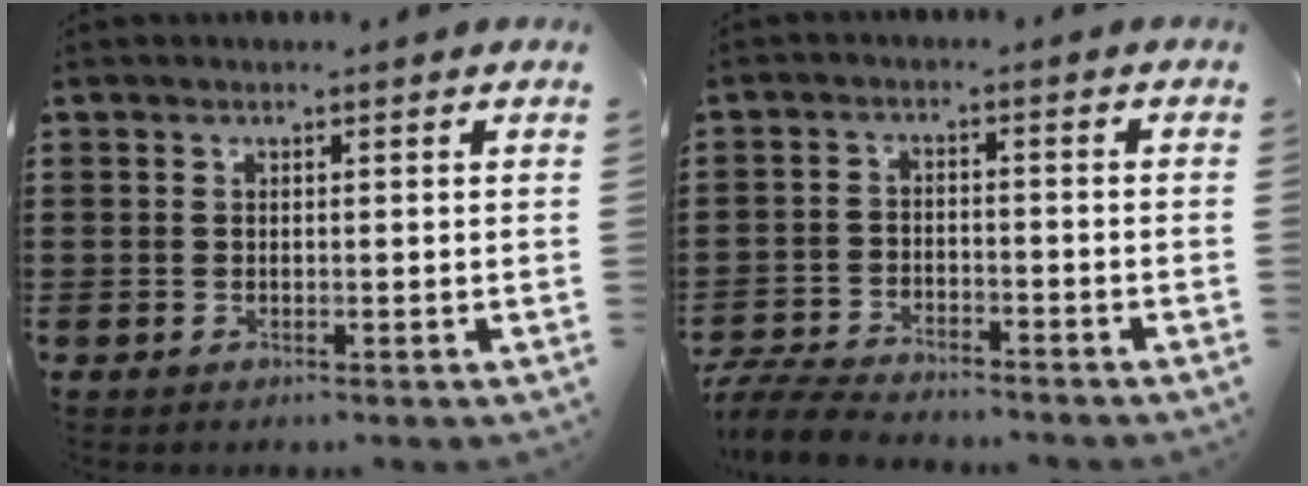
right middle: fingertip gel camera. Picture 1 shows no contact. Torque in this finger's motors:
{"motor_torque": [1.76, -0.38, 0.32, 0.10]}